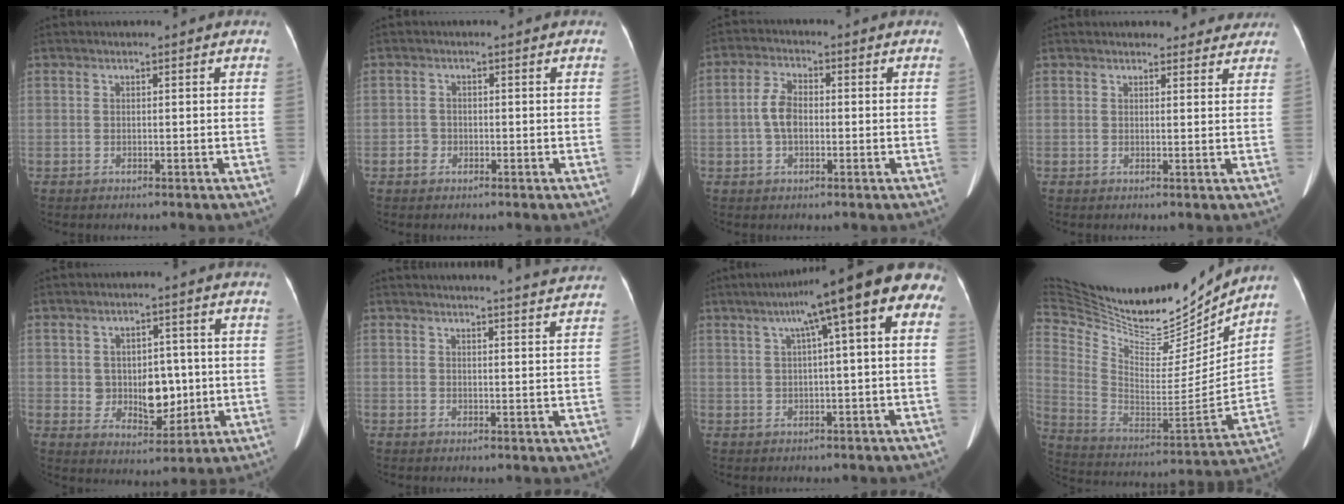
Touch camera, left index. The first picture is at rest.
{"total": 1.5, "force": [-0.8, 1.3, 0.2], "torque": [-0.002, 0.003, -0.017]}
{"total": 4.6, "force": [-0.6, 2.8, 3.6], "torque": [-0.084, 0.014, -0.013]}
{"total": 6.5, "force": [6.0, 2.3, 1.1], "torque": [0.009, 0.006, 0.054]}
{"total": 7.1, "force": [-0.1, 4.7, 5.3], "torque": [-0.080, 0.005, 0.010]}
{"total": 14.1, "force": [13.7, -0.4, 3.4], "torque": [-0.043, -0.027, 0.149]}
{"total": 14.3, "force": [7.1, 1.5, 12.3], "torque": [-0.169, 0.049, 0.085]}
{"total": 29.7, "force": [26.1, 8.3, 11.5], "torque": [-0.250, -0.042, 0.412]}